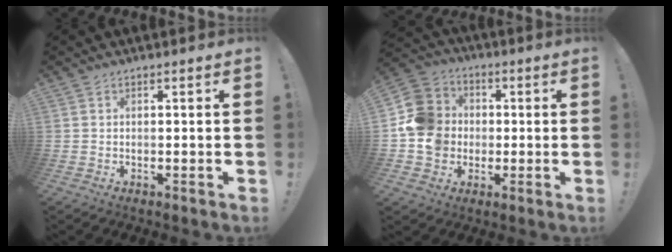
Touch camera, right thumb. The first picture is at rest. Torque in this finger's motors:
{"motor_torque": [1.85, 2.18, 0.93, -0.74, 0.08]}